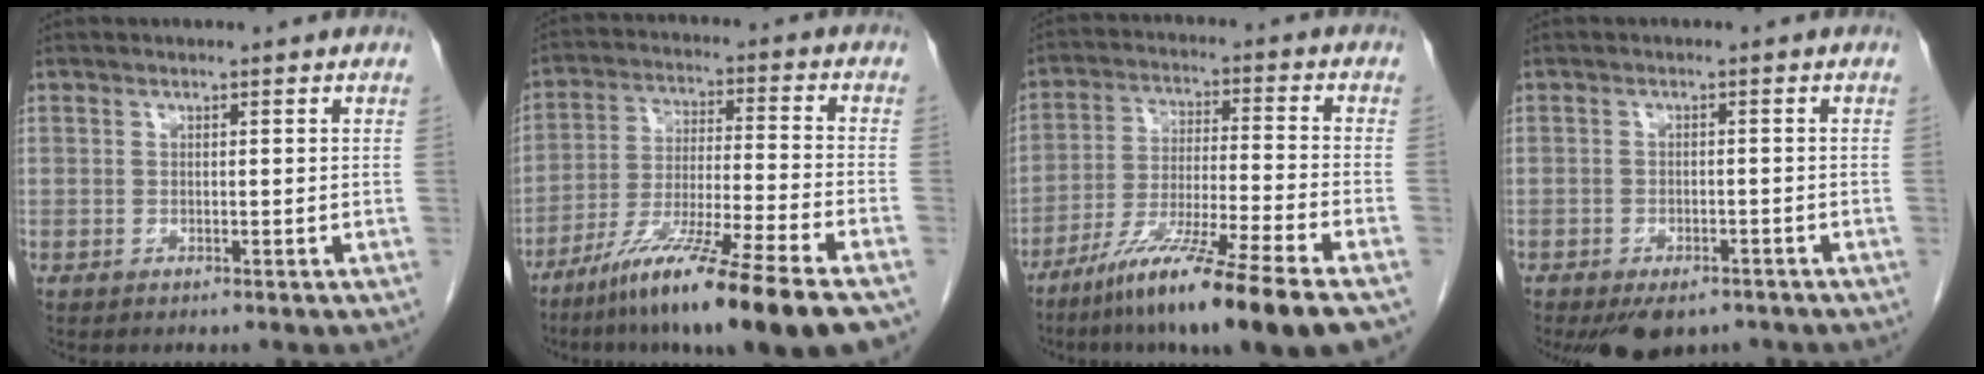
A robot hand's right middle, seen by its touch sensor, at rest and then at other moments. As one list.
[{"total": 17.4, "force": [-12.1, -0.7, 12.4], "torque": [-0.205, -0.049, -0.208]}, {"total": 15.3, "force": [-10.7, -1.1, 10.9], "torque": [-0.199, -0.050, -0.186]}, {"total": 6.4, "force": [-4.7, 3.0, 3.1], "torque": [-0.045, -0.005, -0.068]}]